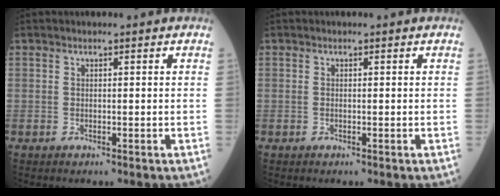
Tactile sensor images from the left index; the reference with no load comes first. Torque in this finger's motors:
{"motor_torque": [-0.02, 0.02, -0.03, 0.00]}